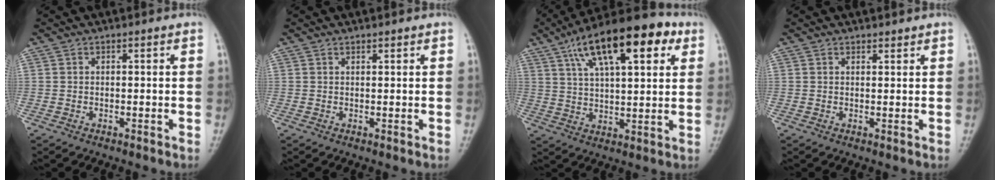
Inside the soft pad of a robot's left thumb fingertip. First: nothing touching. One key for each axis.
{"total": 0.7, "fx": 0.6, "fy": 0.2, "fz": 0.3, "tx": -0.004, "ty": -0.003, "tz": 0.010}
{"total": 19.1, "fx": 9.1, "fy": 7.5, "fz": 15.0, "tx": -0.221, "ty": -0.005, "tz": 0.148}
{"total": 1.0, "fx": 0.9, "fy": 0.4, "fz": 0.1, "tx": 0.004, "ty": -0.008, "tz": 0.013}